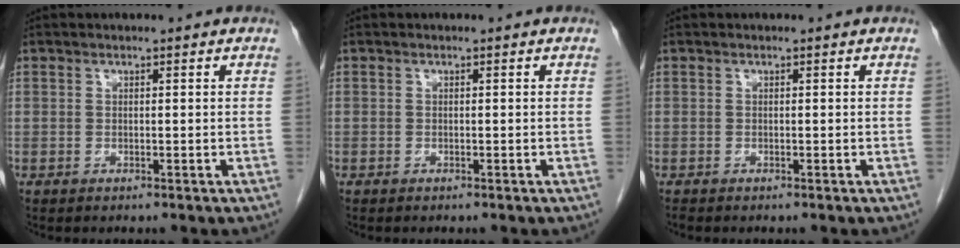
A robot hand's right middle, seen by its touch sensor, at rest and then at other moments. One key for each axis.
{"total": 0.0}
{"total": 0.0}